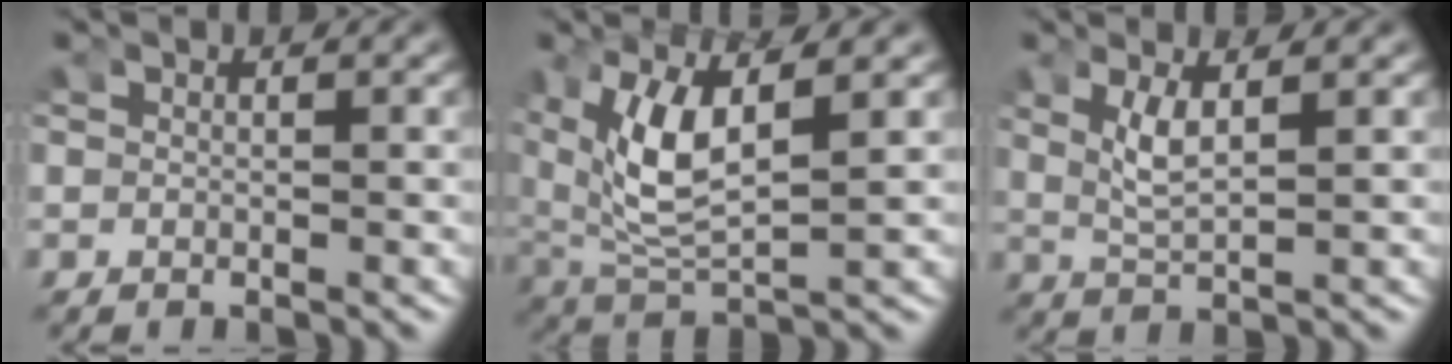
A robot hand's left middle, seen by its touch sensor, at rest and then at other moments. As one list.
[{"total": 6.9, "force": [1.5, 3.6, 5.7], "torque": [-0.136, -0.014, 0.042]}, {"total": 2.8, "force": [0.9, 0.5, 2.6], "torque": [-0.058, -0.012, 0.029]}]